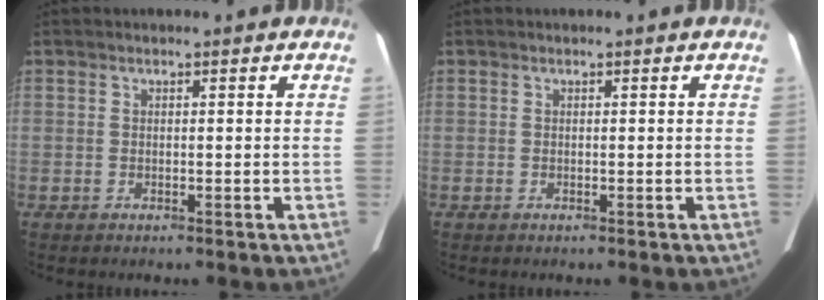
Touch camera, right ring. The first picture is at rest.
{"total": 0.0}